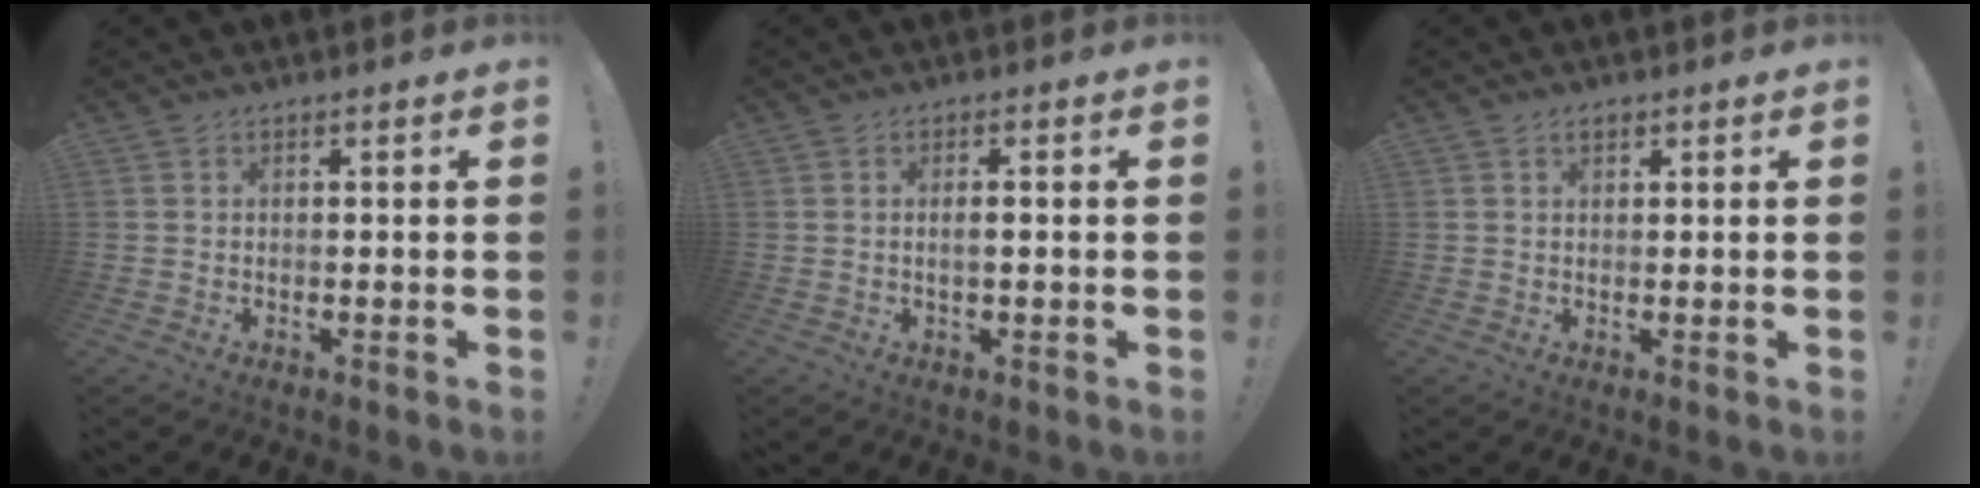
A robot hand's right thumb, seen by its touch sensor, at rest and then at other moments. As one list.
[{"total": 2.2, "force": [-0.2, 0.4, 2.2], "torque": [-0.036, 0.000, -0.007]}, {"total": 1.3, "force": [0.9, 0.7, 0.6], "torque": [-0.012, 0.002, 0.017]}]